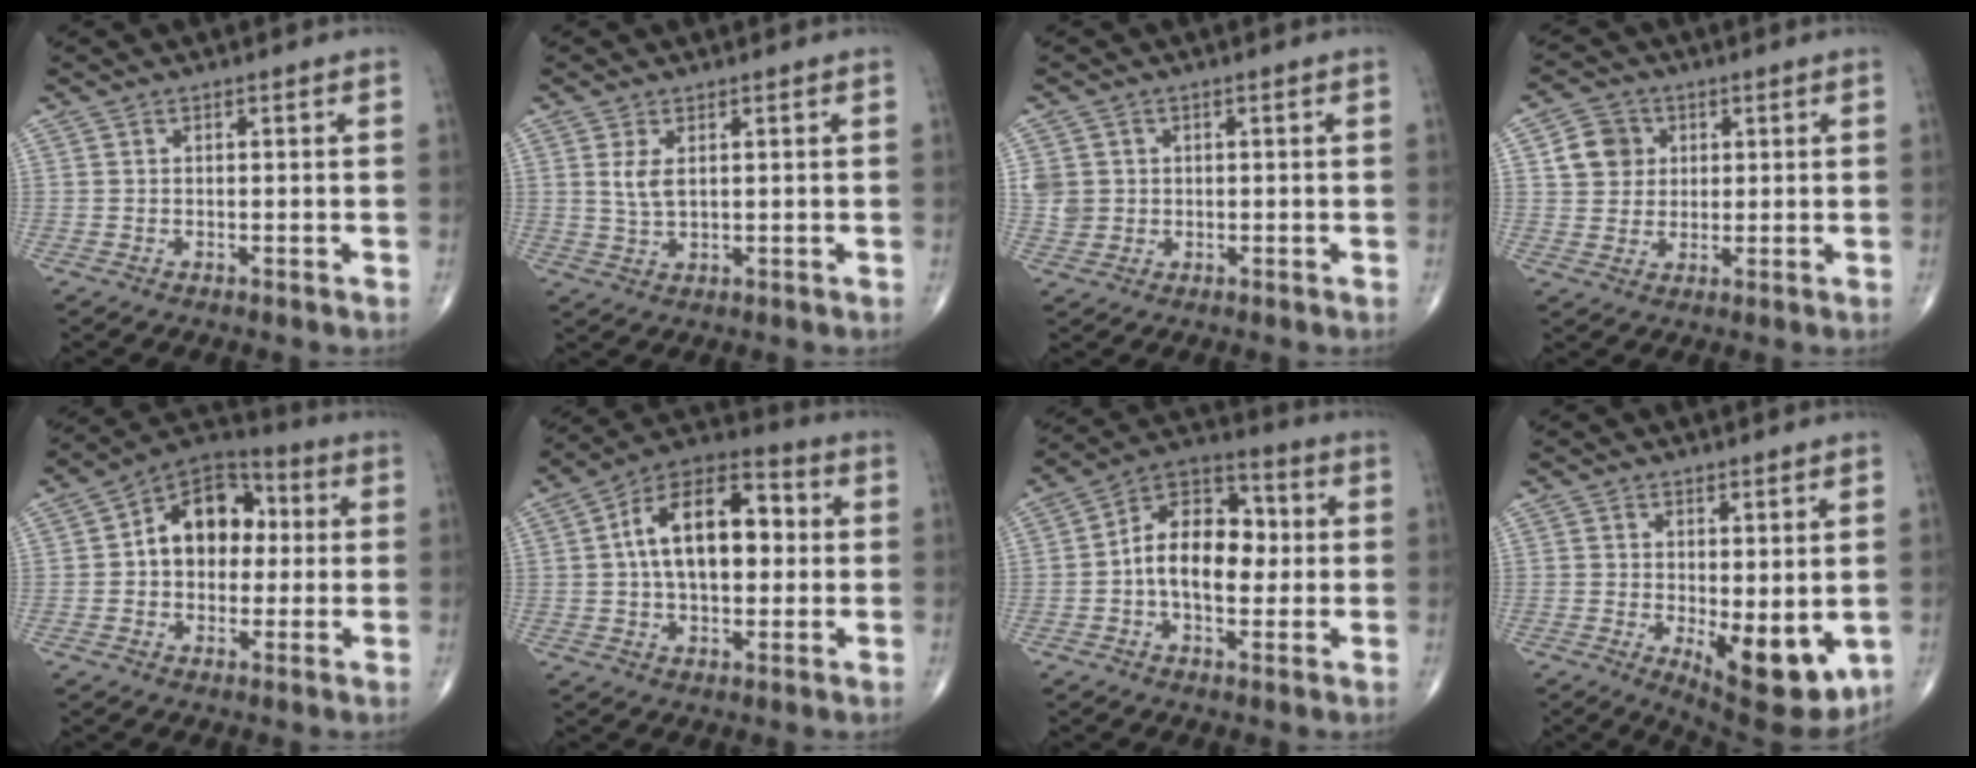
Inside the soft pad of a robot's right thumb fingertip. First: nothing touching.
{"total": 3.5, "force": [1.1, 1.7, 2.9], "torque": [-0.059, -0.007, 0.029]}
{"total": 4.0, "force": [0.5, 3.8, 1.4], "torque": [-0.011, 0.004, 0.016]}
{"total": 6.8, "force": [1.9, 6.0, 2.4], "torque": [-0.018, -0.002, 0.032]}
{"total": 13.4, "force": [1.4, 9.6, 9.3], "torque": [-0.101, 0.028, 0.008]}
{"total": 17.0, "force": [1.8, 9.6, 13.9], "torque": [-0.209, 0.032, 0.023]}
{"total": 13.9, "force": [-0.3, 8.7, 10.8], "torque": [-0.151, 0.034, -0.014]}
{"total": 11.4, "force": [-1.7, 4.7, 10.3], "torque": [-0.125, -0.027, -0.007]}